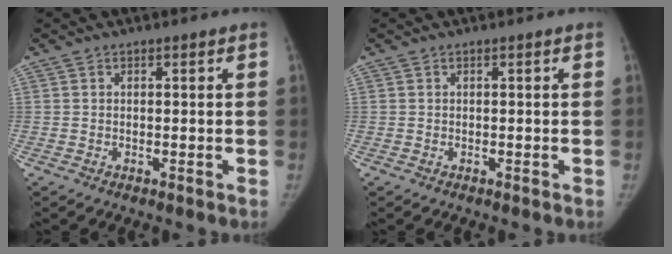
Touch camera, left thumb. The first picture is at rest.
{"total": 0.0}